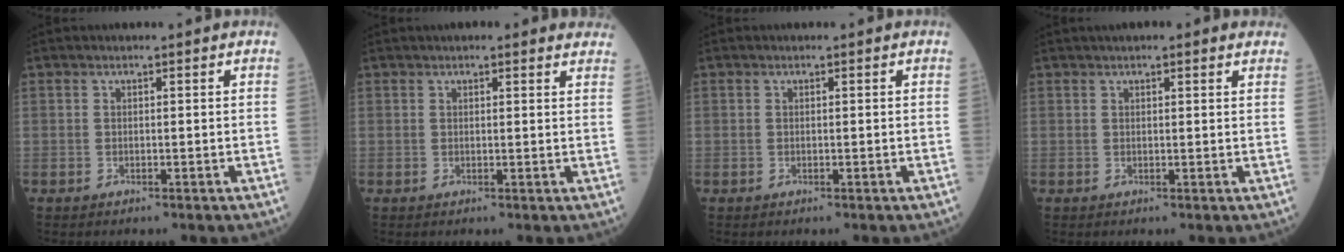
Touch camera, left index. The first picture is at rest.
{"total": 7.3, "force": [6.5, 1.4, 3.0], "torque": [-0.026, 0.014, 0.062]}
{"total": 0.0}
{"total": 5.2, "force": [4.0, 0.9, 3.1], "torque": [-0.041, 0.029, 0.050]}